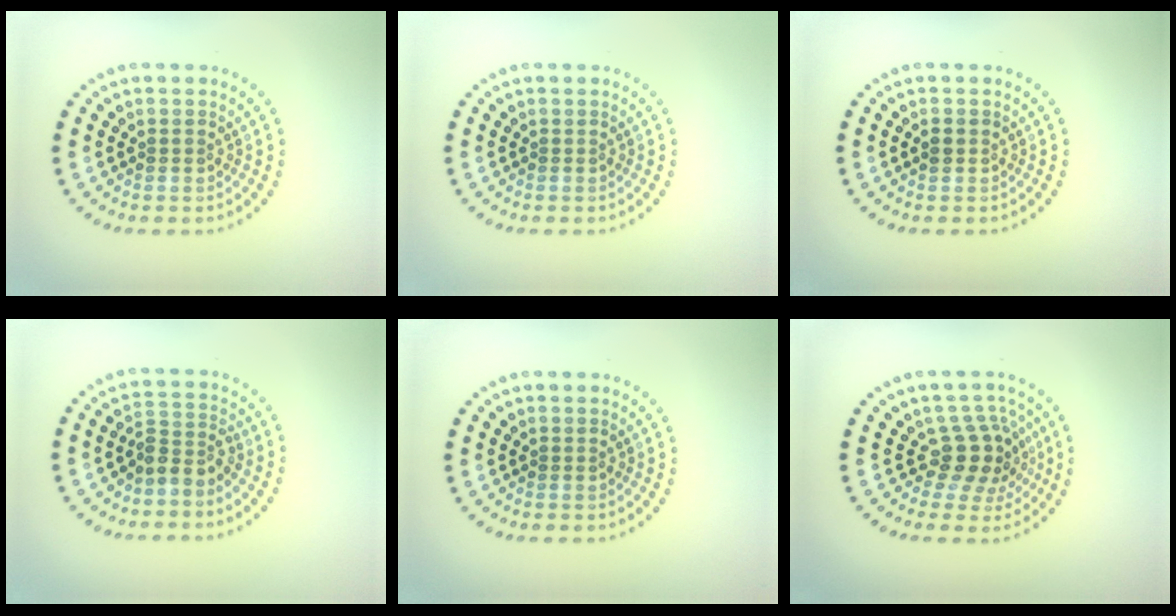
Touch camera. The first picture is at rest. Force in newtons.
{"total": 0.0}
{"total": 1.2, "press": 1.2, "slide": 0.1}
{"total": 2.6, "press": 1.9, "slide": 1.8}
{"total": 0.0}
{"total": 3.8, "press": 2.9, "slide": 2.5}